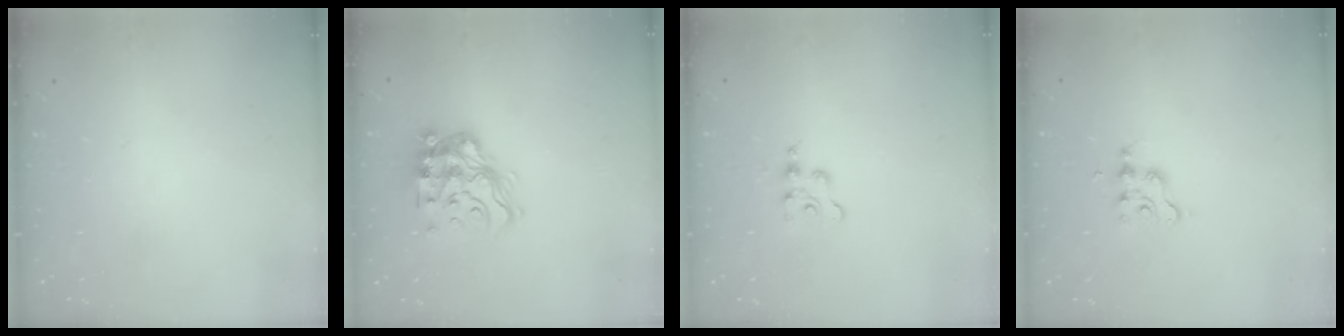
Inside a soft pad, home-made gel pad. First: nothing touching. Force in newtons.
{"total": 15.6, "press": 15.5, "slide": 1.6}
{"total": 3.1, "press": 3.1, "slide": 0.5}
{"total": 2.7, "press": 2.6, "slide": 0.4}